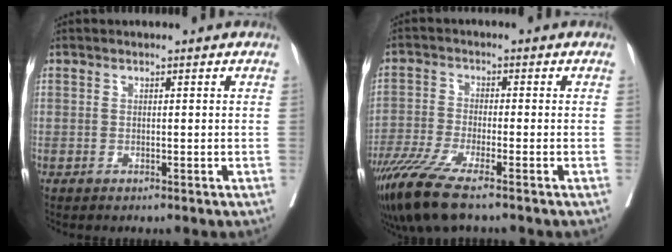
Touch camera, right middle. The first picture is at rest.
{"total": 8.7, "force": [-6.1, 0.5, 6.1], "torque": [-0.117, -0.024, -0.114]}